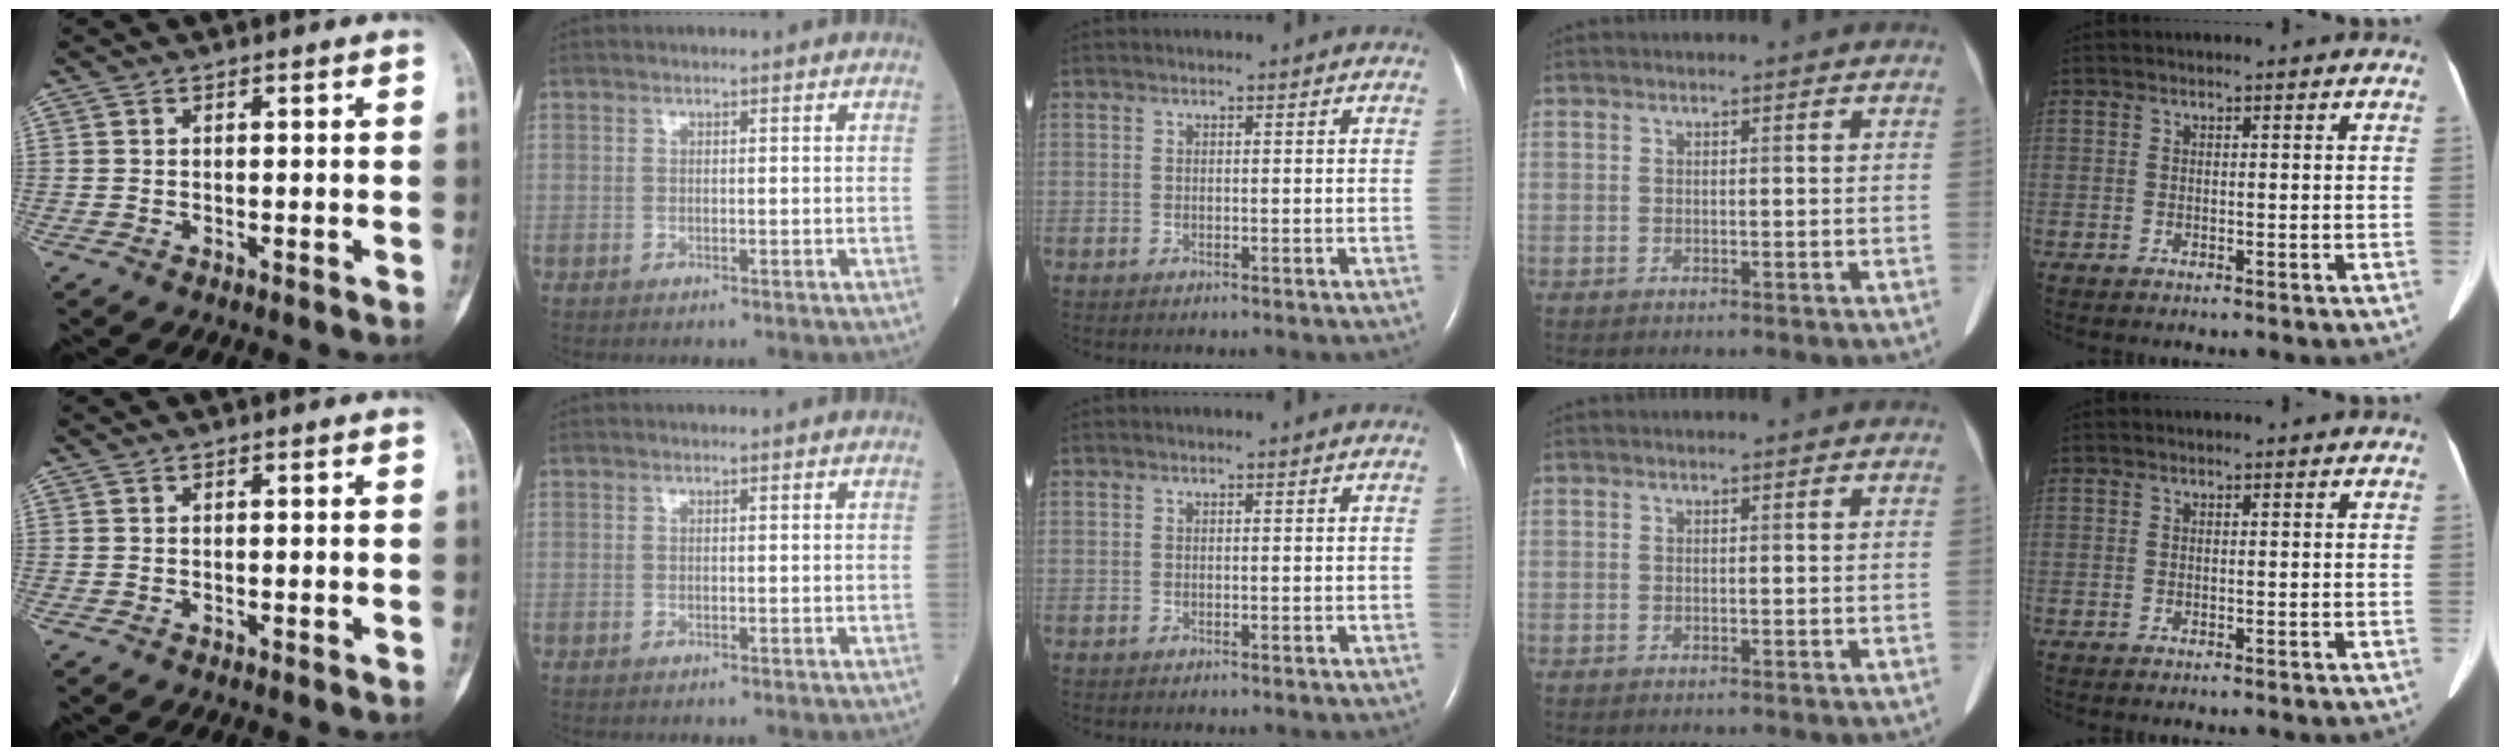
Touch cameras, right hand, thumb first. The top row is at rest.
{}